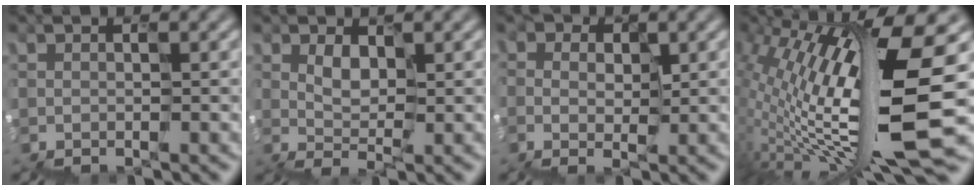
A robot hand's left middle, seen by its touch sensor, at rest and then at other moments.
{"total": 0.8, "force": [0.7, 0.4, -0.1], "torque": [-0.014, 0.003, 0.014]}
{"total": 3.6, "force": [0.6, 3.0, 1.9], "torque": [-0.032, 0.006, 0.002]}
{"total": 13.0, "force": [1.7, 3.4, 12.5], "torque": [-0.245, 0.000, 0.038]}